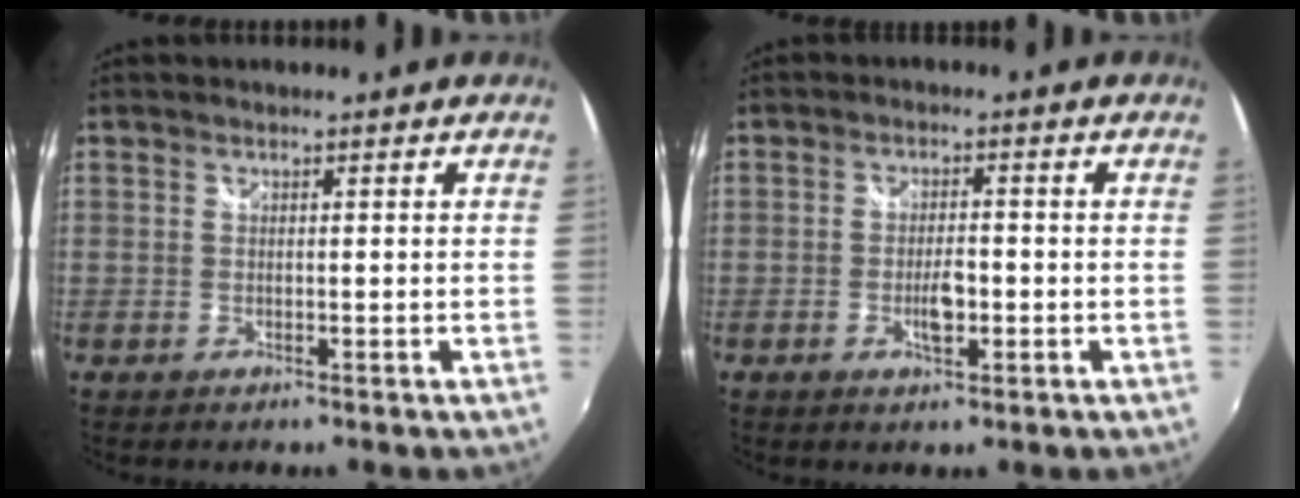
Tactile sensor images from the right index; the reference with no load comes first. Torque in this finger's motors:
{"motor_torque": [-0.93, 1.09, 0.07, 0.03]}